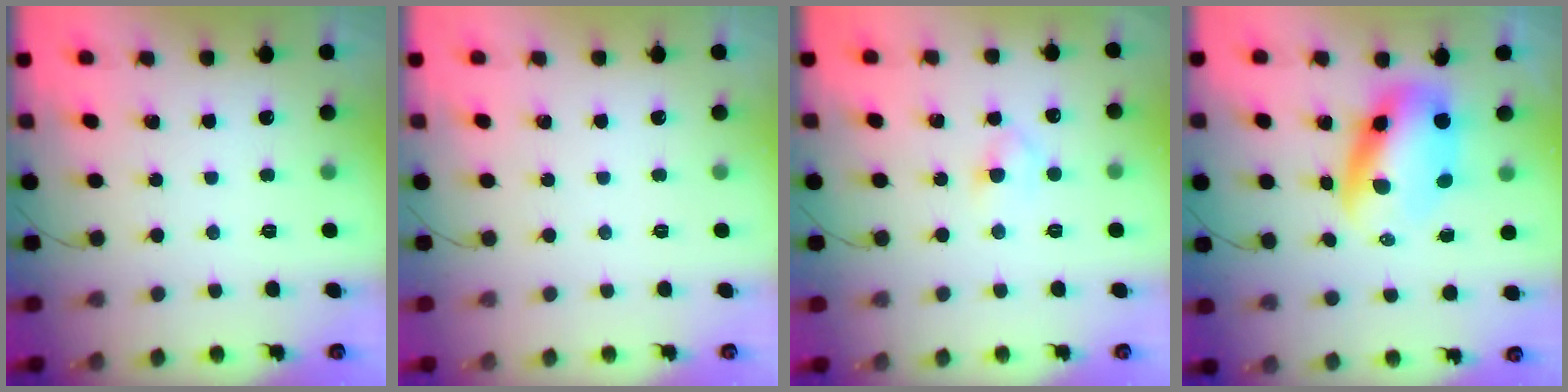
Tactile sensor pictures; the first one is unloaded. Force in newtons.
{"total": 0.0}
{"total": 3.7, "press": 3.4, "slide": 1.4}
{"total": 9.6, "press": 9.1, "slide": 2.9}